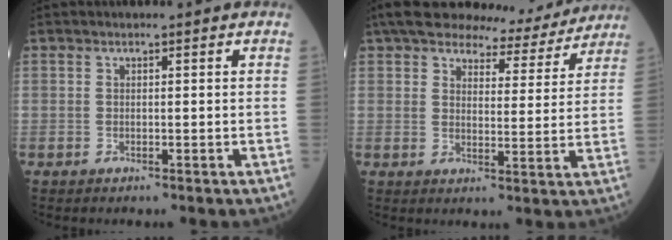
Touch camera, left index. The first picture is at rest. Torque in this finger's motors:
{"motor_torque": [0.46, -1.45, -0.28, 0.01]}